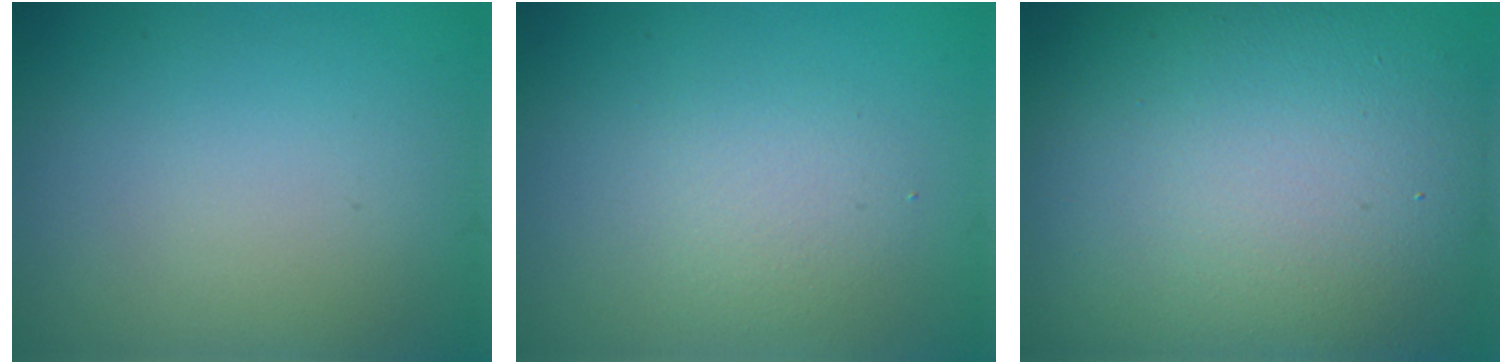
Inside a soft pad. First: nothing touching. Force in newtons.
{"total": 2.2, "press": 2.2, "slide": 0.0}
{"total": 16.5, "press": 16.5, "slide": 0.3}